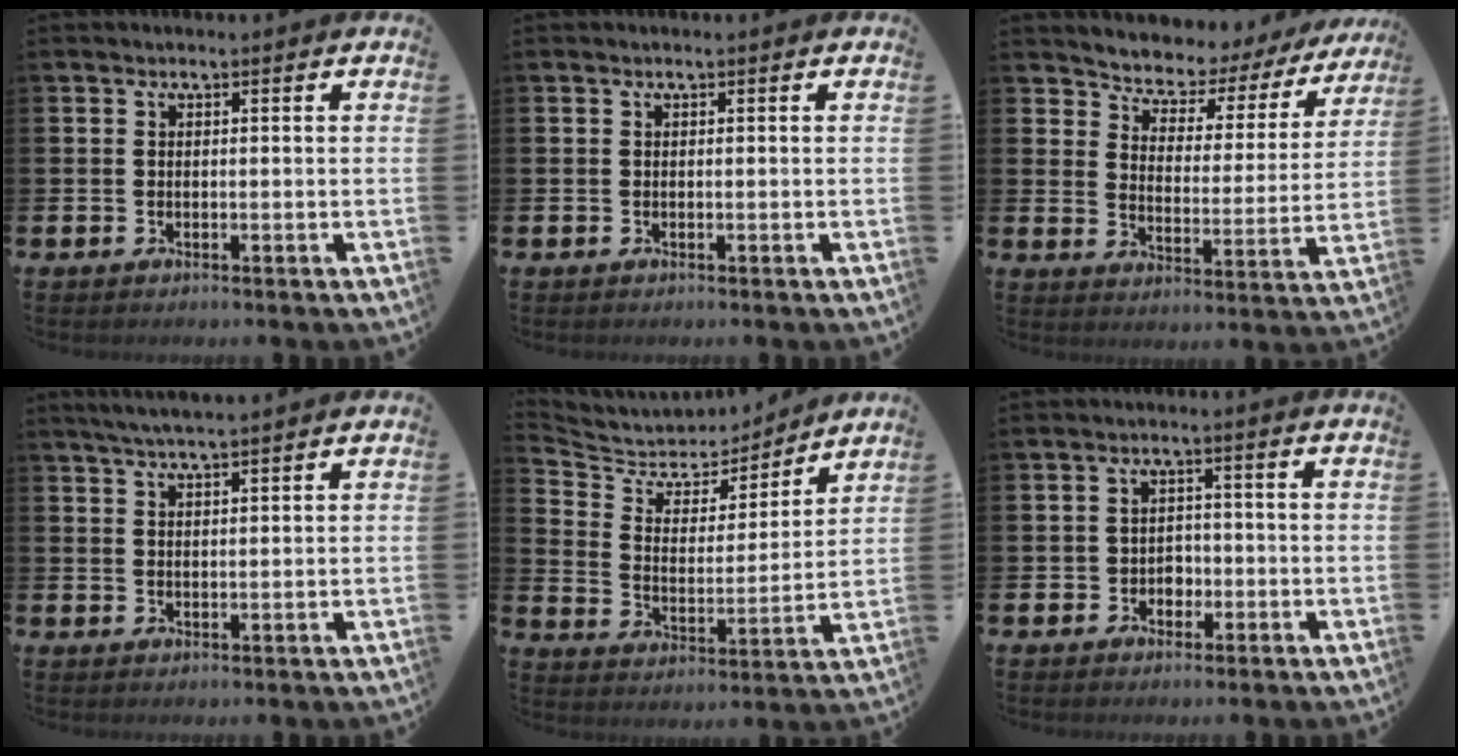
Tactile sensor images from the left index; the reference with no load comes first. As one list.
[{"total": 0.0}, {"total": 5.0, "force": [4.7, 1.8, 0.1], "torque": [-0.034, -0.044, 0.074]}, {"total": 3.5, "force": [3.3, -0.1, 1.1], "torque": [-0.023, -0.007, 0.059]}, {"total": 5.9, "force": [5.3, 2.3, 0.5], "torque": [-0.049, -0.048, 0.089]}, {"total": 2.3, "force": [-0.8, 2.1, 0.6], "torque": [-0.005, 0.001, -0.024]}]